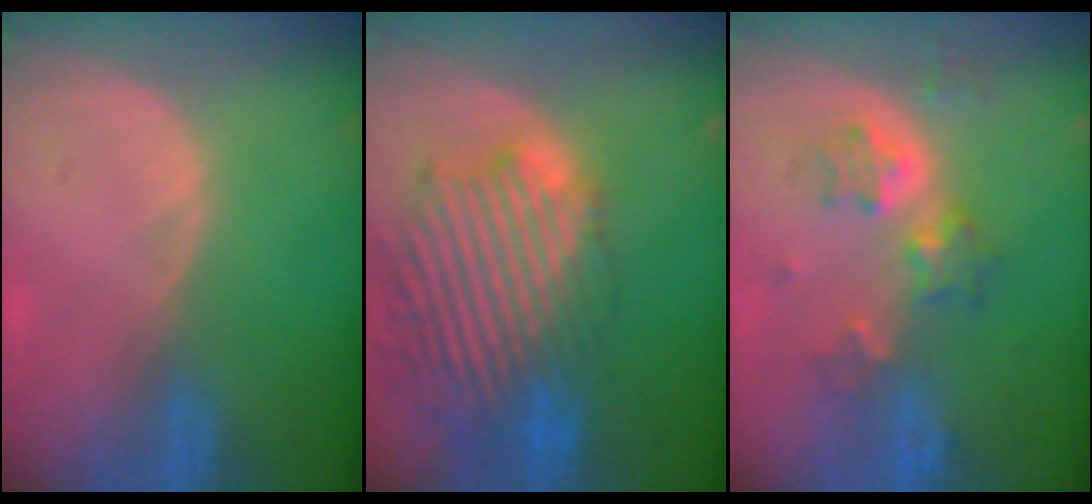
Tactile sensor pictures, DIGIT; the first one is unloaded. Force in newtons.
{"total": 14.0, "press": 11.8, "slide": 7.4}
{"total": 6.6, "press": 5.7, "slide": 3.2}